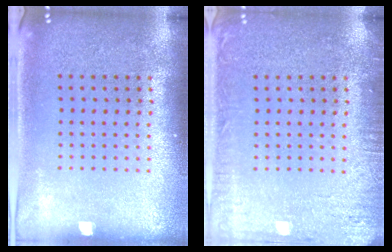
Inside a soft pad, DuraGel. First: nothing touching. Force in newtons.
{"total": 2.9, "press": 2.8, "slide": 0.4}